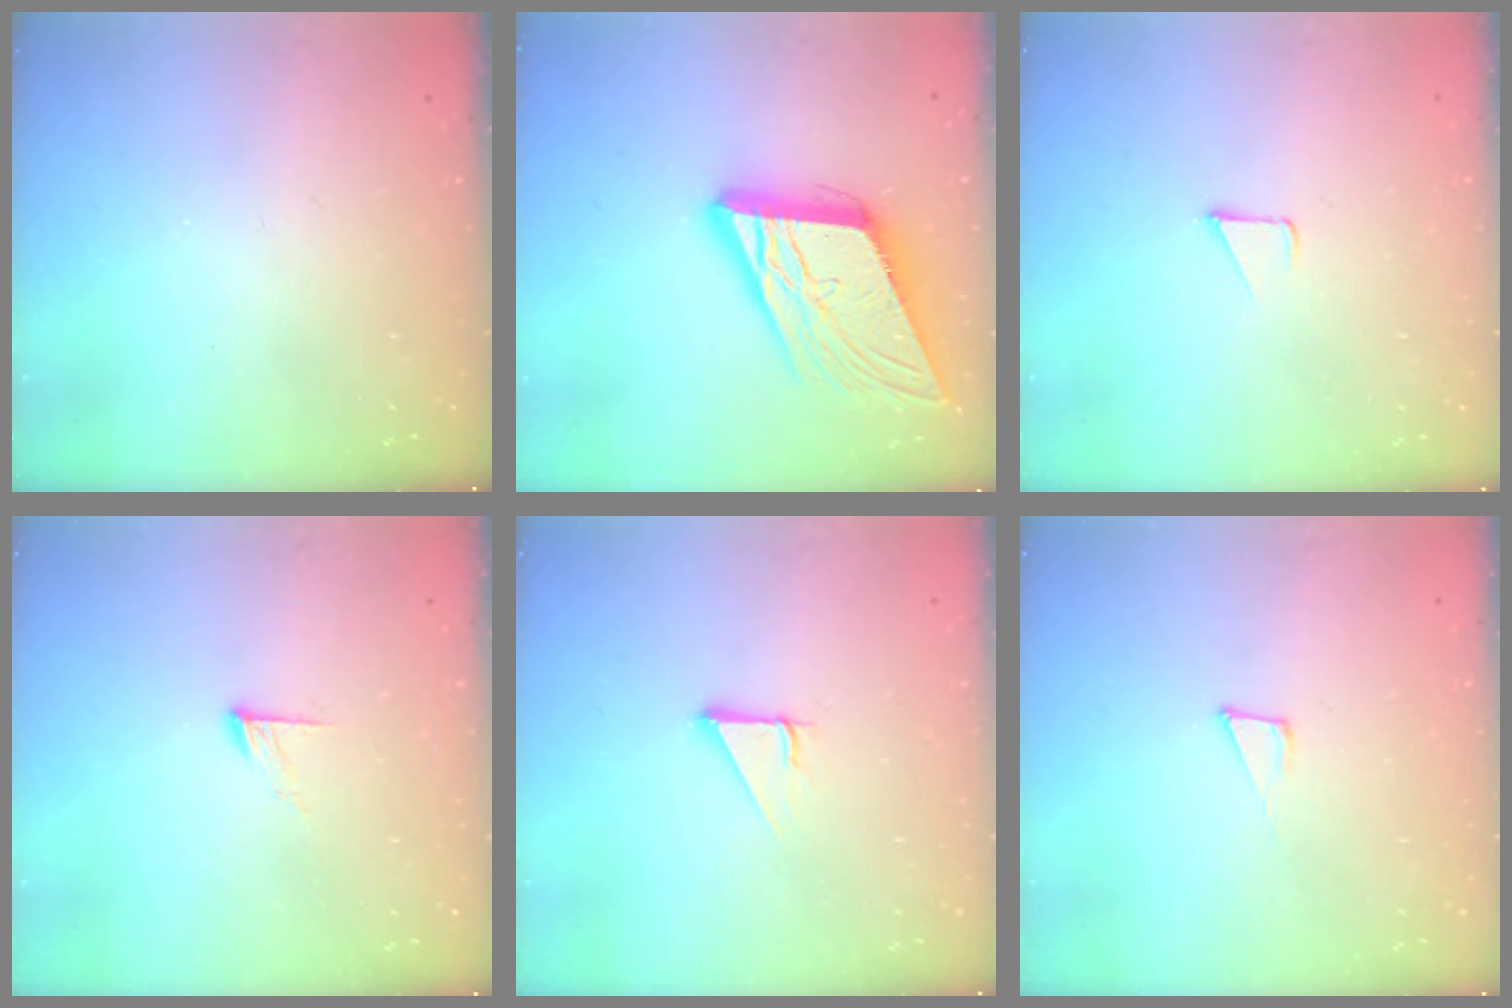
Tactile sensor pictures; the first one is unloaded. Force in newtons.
{"total": 18.0, "press": 17.6, "slide": 3.8}
{"total": 1.8, "press": 1.7, "slide": 0.1}
{"total": 6.8, "press": 6.8, "slide": 0.6}
{"total": 3.7, "press": 3.7, "slide": 0.2}
{"total": 6.3, "press": 6.1, "slide": 1.2}